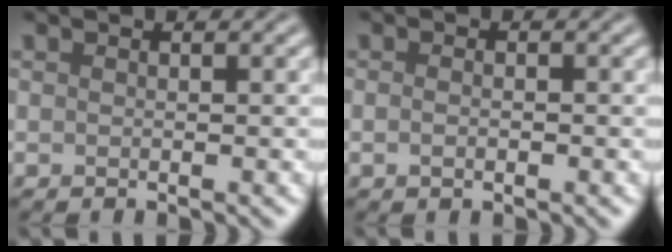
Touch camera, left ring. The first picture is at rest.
{"total": 1.3, "force": [-0.2, 0.8, 1.1], "torque": [-0.015, -0.003, -0.004]}